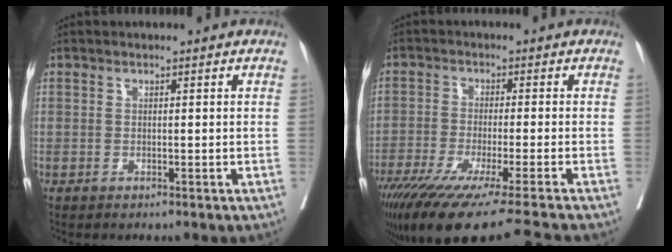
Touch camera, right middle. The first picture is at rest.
{"total": 17.9, "force": [-14.5, -1.7, 10.4], "torque": [-0.147, -0.070, -0.235]}